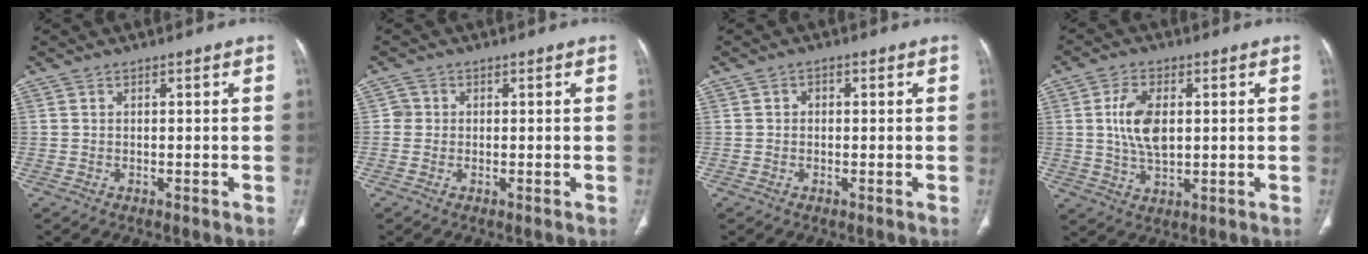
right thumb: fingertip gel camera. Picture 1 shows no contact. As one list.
[{"total": 1.5, "force": [0.0, 1.5, 0.2], "torque": [0.004, 0.004, -0.002]}, {"total": 1.3, "force": [0.1, 1.0, 0.7], "torque": [-0.003, 0.003, -0.002]}, {"total": 8.4, "force": [1.2, 4.6, 6.9], "torque": [-0.133, -0.004, 0.027]}]